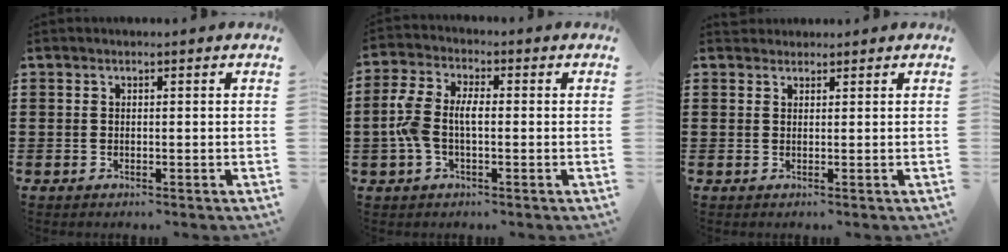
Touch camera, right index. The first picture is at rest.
{"total": 5.9, "force": [-0.7, 3.0, 5.1], "torque": [-0.127, -0.005, -0.021]}
{"total": 1.3, "force": [1.2, 0.6, -0.2], "torque": [0.002, 0.003, 0.024]}